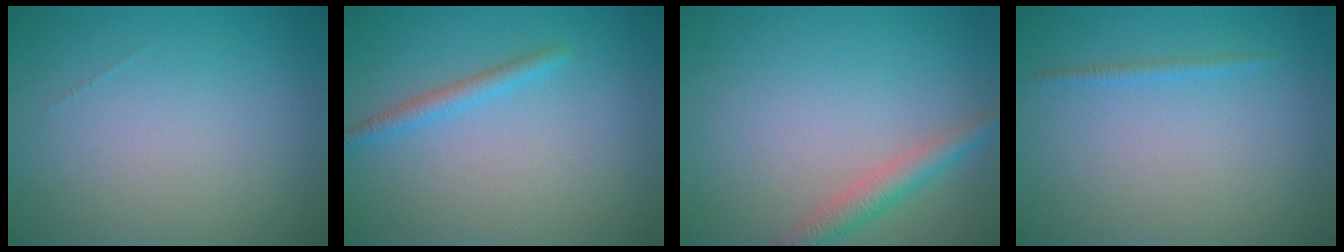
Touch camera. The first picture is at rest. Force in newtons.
{"total": 1.6, "press": 1.6, "slide": 0.1}
{"total": 2.6, "press": 2.6, "slide": 0.1}
{"total": 0.8, "press": 0.8, "slide": 0.1}